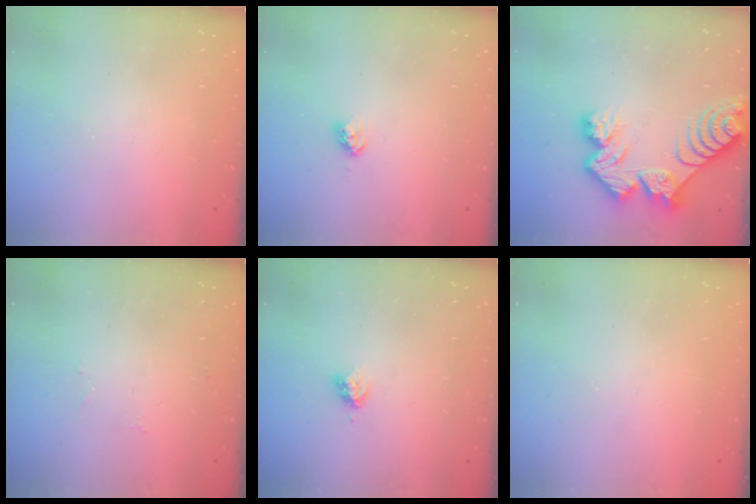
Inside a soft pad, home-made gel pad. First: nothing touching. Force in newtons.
{"total": 3.2, "press": 3.2, "slide": 0.5}
{"total": 12.9, "press": 12.9, "slide": 1.3}
{"total": 2.9, "press": 2.8, "slide": 0.8}
{"total": 3.2, "press": 3.2, "slide": 0.4}
{"total": 0.0}